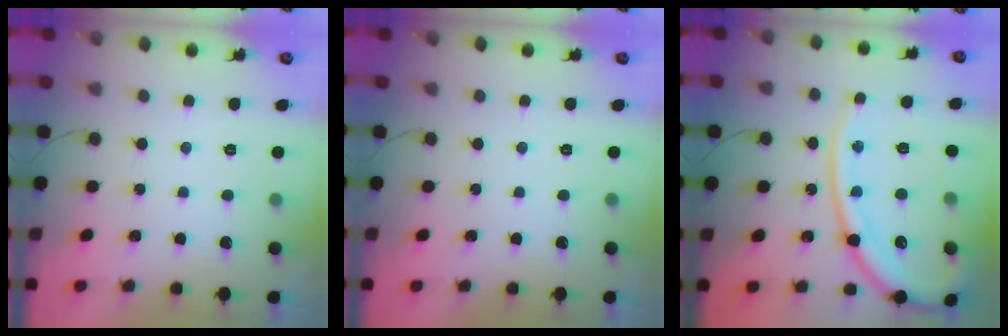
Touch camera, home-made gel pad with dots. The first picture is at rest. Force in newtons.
{"total": 0.0}
{"total": 18.2, "press": 18.1, "slide": 2.1}